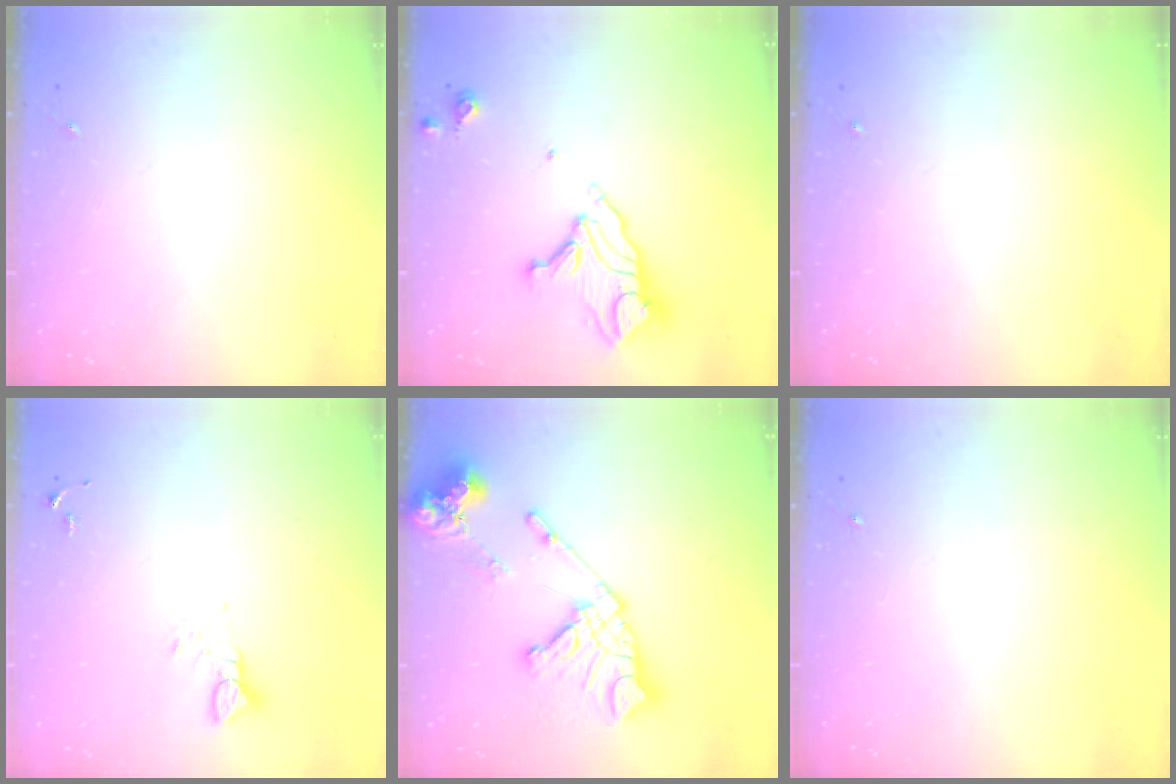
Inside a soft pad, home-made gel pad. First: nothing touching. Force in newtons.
{"total": 14.3, "press": 14.3, "slide": 1.0}
{"total": 0.0}
{"total": 3.9, "press": 3.9, "slide": 0.4}
{"total": 20.4, "press": 20.3, "slide": 2.5}
{"total": 0.0}